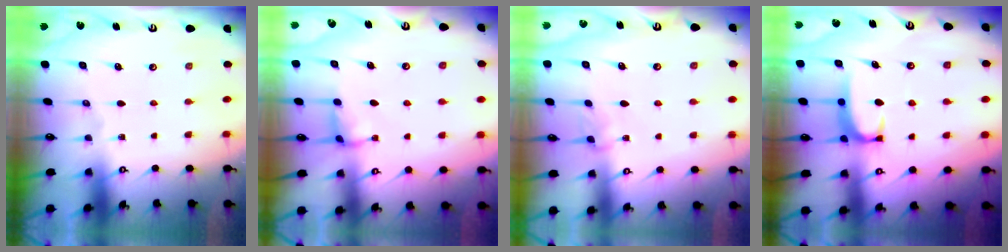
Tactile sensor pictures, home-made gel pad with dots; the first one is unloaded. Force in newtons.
{"total": 1.5, "press": 1.3, "slide": 0.7}
{"total": 2.5, "press": 2.5, "slide": 0.5}
{"total": 1.7, "press": 1.6, "slide": 0.6}